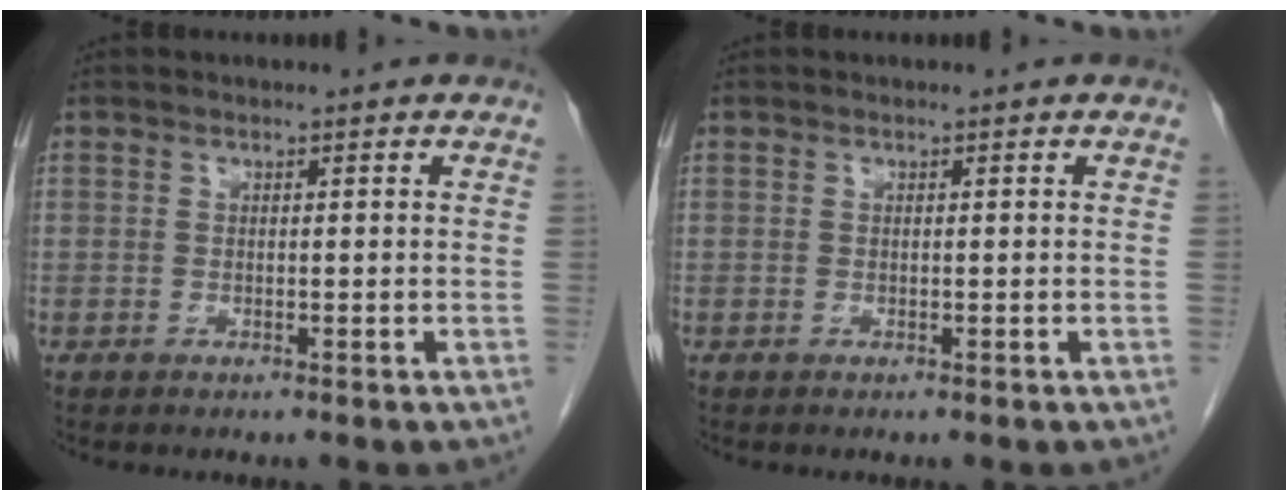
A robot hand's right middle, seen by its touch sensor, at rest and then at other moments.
{"total": 0.0}